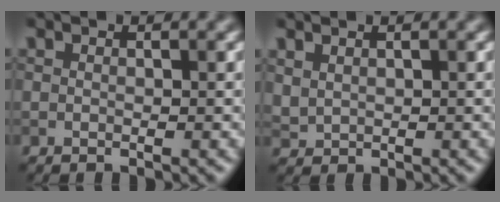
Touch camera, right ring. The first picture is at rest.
{"total": 1.0, "force": [0.8, 0.6, 0.3], "torque": [-0.008, -0.002, 0.023]}